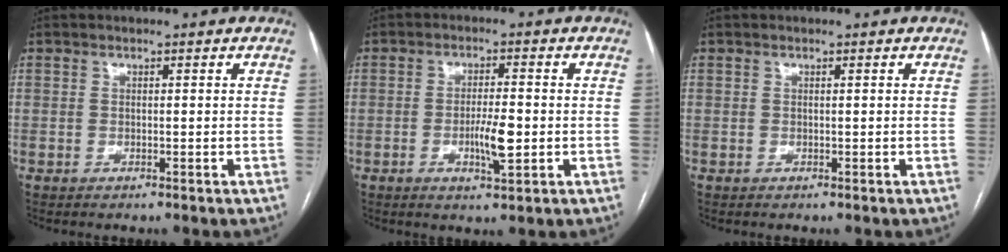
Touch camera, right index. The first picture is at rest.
{"total": 5.1, "force": [-1.1, 0.9, 4.9], "torque": [-0.090, -0.005, -0.016]}
{"total": 0.0}